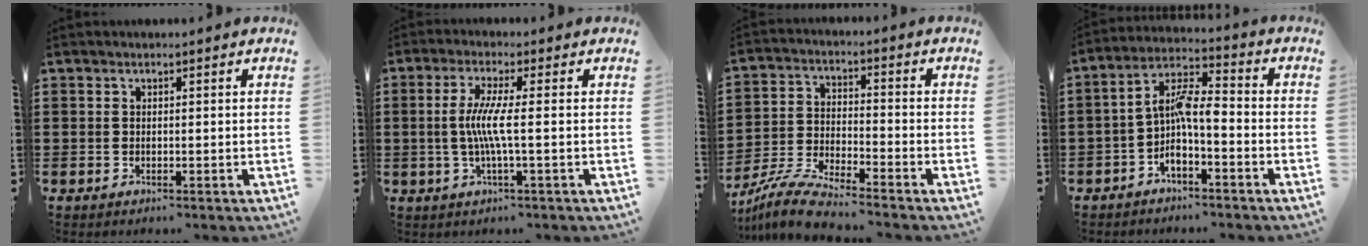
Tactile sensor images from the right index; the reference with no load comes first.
{"total": 5.5, "force": [-0.4, -0.1, 5.5], "torque": [-0.116, -0.012, -0.016]}
{"total": 7.2, "force": [-6.9, -0.1, 2.2], "torque": [-0.060, -0.004, -0.139]}
{"total": 6.6, "force": [-1.5, 2.4, 6.0], "torque": [-0.132, -0.001, -0.035]}